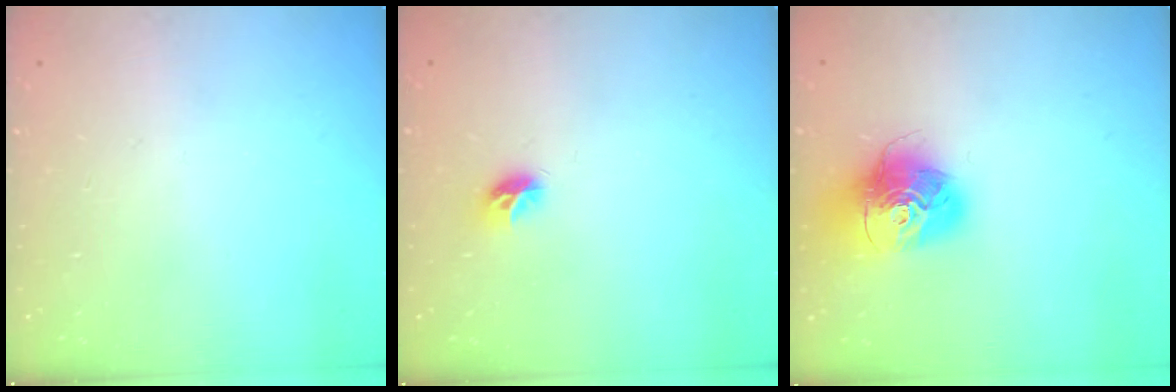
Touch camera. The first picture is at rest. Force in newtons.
{"total": 5.8, "press": 5.8, "slide": 0.5}
{"total": 16.9, "press": 16.9, "slide": 1.7}